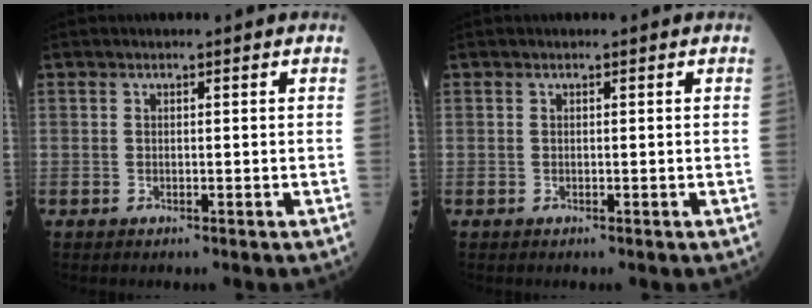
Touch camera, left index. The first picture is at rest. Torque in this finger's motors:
{"motor_torque": [0.04, 0.01, 0.00, 0.00]}